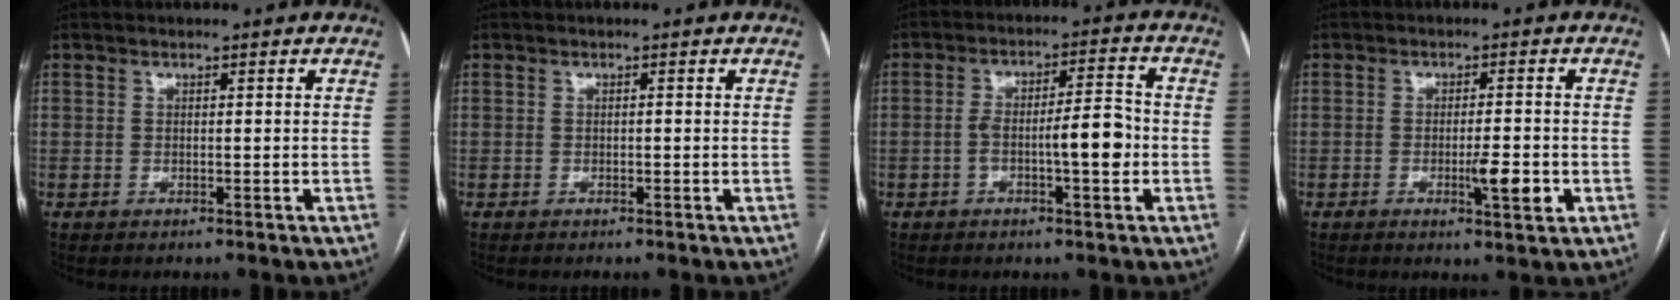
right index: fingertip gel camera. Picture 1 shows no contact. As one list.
[{"total": 0.0}, {"total": 7.3, "force": [-1.7, 1.3, 7.0], "torque": [-0.119, 0.019, -0.028]}, {"total": 4.8, "force": [-1.5, 0.7, 4.5], "torque": [-0.073, -0.005, -0.020]}]